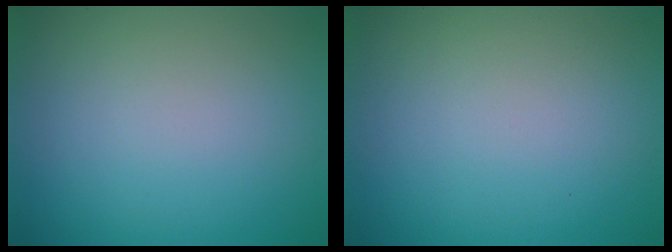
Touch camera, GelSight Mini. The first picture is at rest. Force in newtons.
{"total": 0.0}